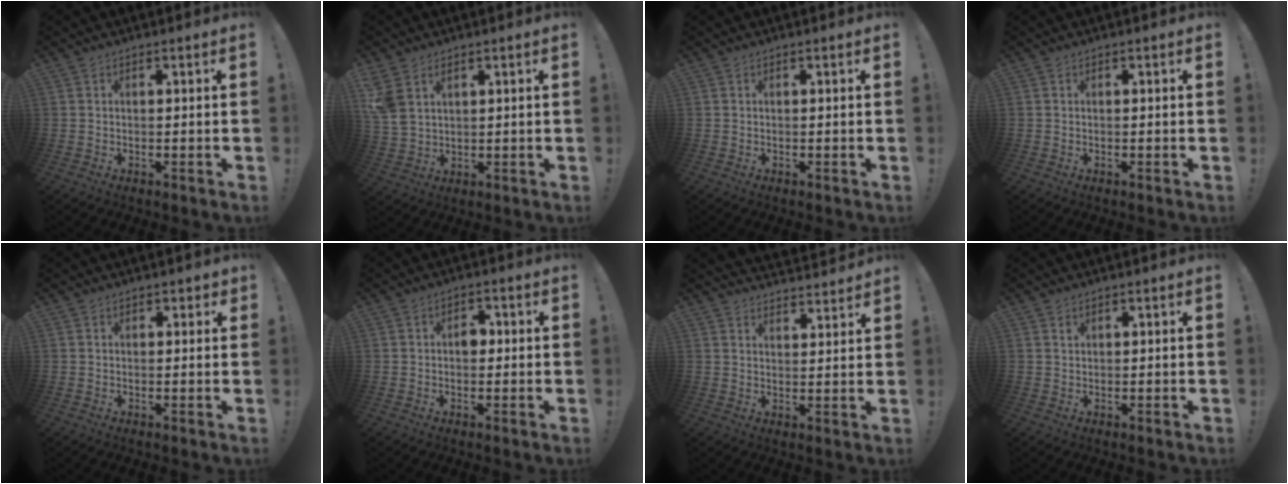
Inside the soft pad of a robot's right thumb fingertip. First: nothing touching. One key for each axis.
{"total": 6.0, "fx": 3.1, "fy": 4.0, "fz": 3.3, "tx": -0.059, "ty": -0.016, "tz": 0.062}
{"total": 0.0}
{"total": 0.0}
{"total": 1.2, "fx": 0.6, "fy": 0.9, "fz": 0.3, "tx": 0.005, "ty": -0.004, "tz": 0.010}
{"total": 4.0, "fx": -0.2, "fy": 2.9, "fz": 2.7, "tx": -0.030, "ty": 0.006, "tz": -0.009}
{"total": 3.7, "fx": 3.4, "fy": 1.2, "fz": 0.8, "tx": -0.004, "ty": -0.029, "tz": 0.059}
{"total": 0.7, "fx": 0.5, "fy": 0.5, "fz": 0.2, "tx": 0.002, "ty": -0.003, "tz": 0.008}